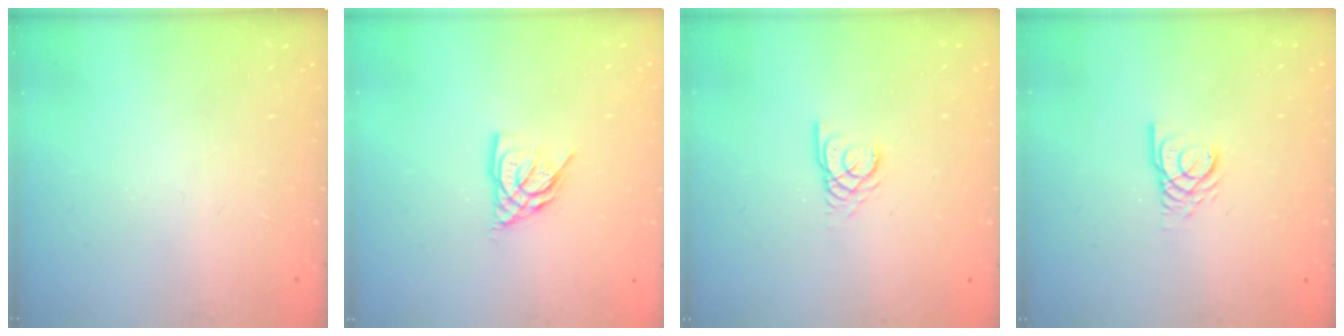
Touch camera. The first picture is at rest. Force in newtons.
{"total": 8.1, "press": 8.0, "slide": 1.0}
{"total": 2.7, "press": 2.7, "slide": 0.2}
{"total": 4.2, "press": 4.2, "slide": 0.4}